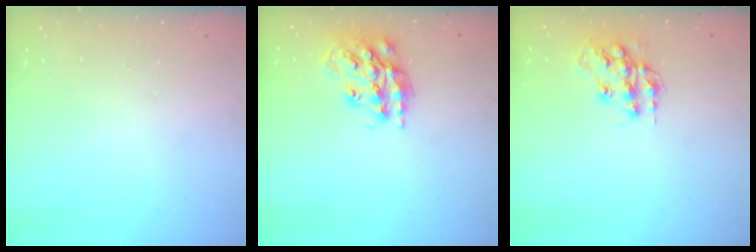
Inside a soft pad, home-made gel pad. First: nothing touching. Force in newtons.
{"total": 19.7, "press": 19.6, "slide": 1.4}
{"total": 13.5, "press": 13.5, "slide": 0.8}